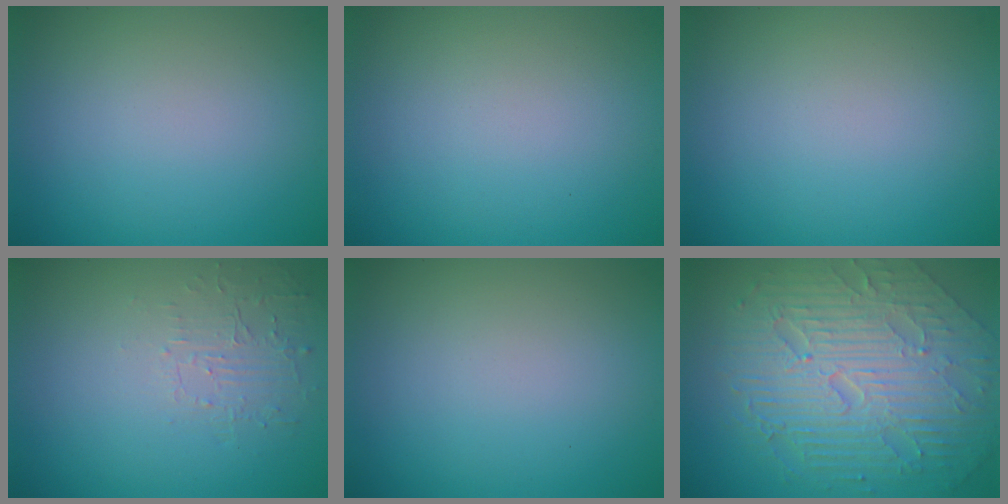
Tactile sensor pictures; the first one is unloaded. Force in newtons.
{"total": 0.0}
{"total": 0.0}
{"total": 1.6, "press": 0.3, "slide": 1.6}
{"total": 0.0}
{"total": 10.3, "press": 6.8, "slide": 7.7}